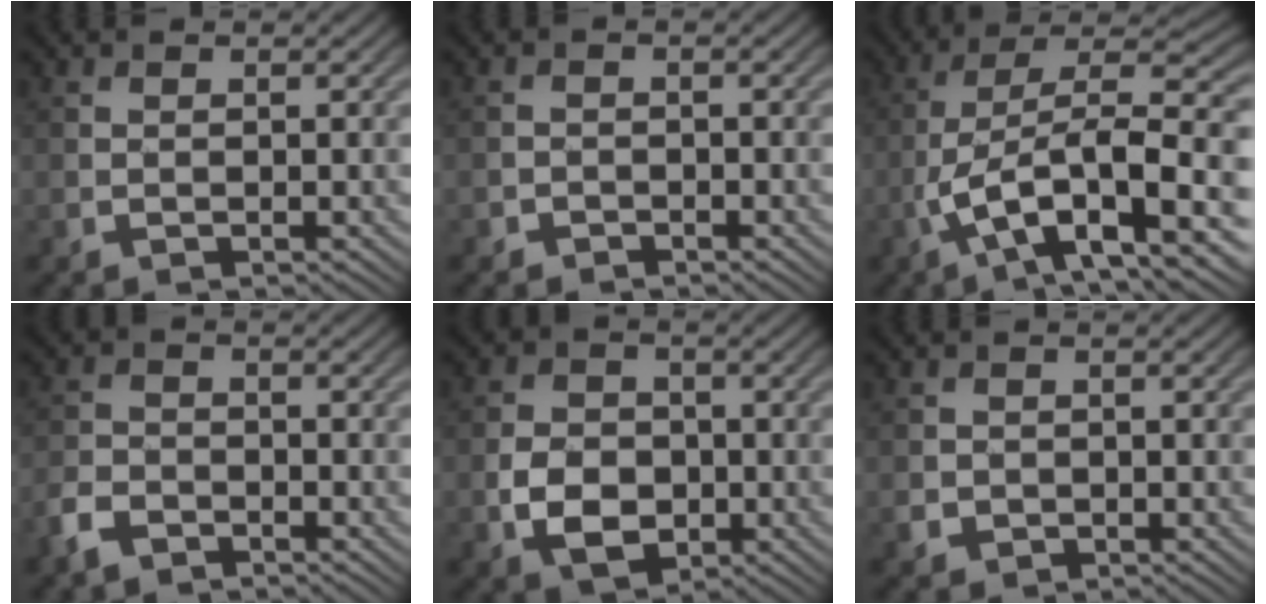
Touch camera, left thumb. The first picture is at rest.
{"total": 1.2, "force": [-1.0, 0.8, 0.0], "torque": [0.005, 0.000, -0.021]}
{"total": 12.7, "force": [-3.3, 5.2, 11.2], "torque": [-0.196, 0.002, -0.059]}
{"total": 3.7, "force": [-2.8, 1.9, 1.5], "torque": [-0.036, -0.007, -0.068]}
{"total": 5.9, "force": [-1.7, 4.5, 3.4], "torque": [-0.069, -0.007, -0.035]}
{"total": 1.6, "force": [-0.5, 1.5, 0.3], "torque": [-0.006, -0.010, -0.011]}